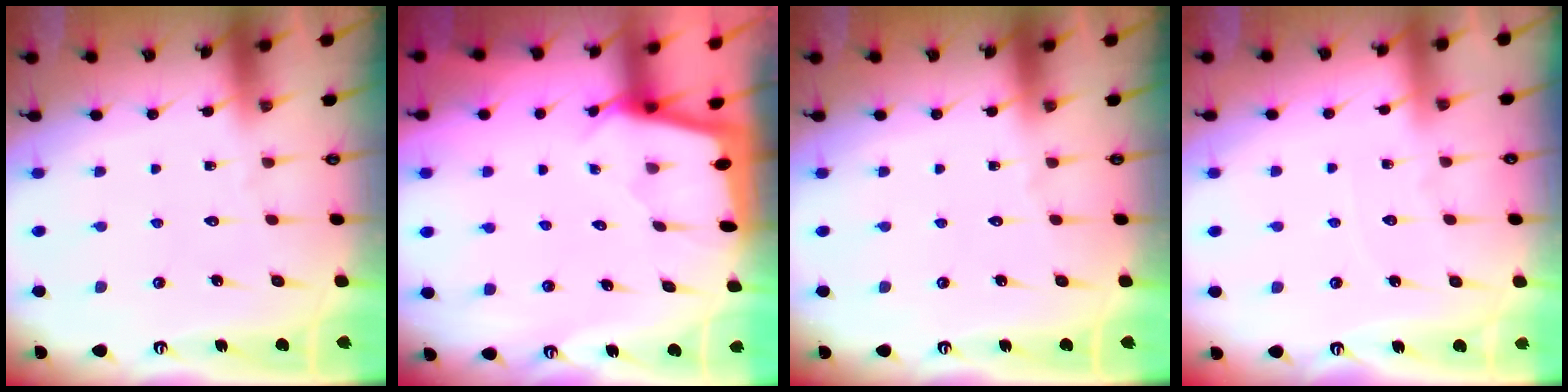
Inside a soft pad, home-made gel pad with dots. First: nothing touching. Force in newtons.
{"total": 1.7, "press": 1.7, "slide": 0.2}
{"total": 0.0}
{"total": 2.4, "press": 2.3, "slide": 0.4}